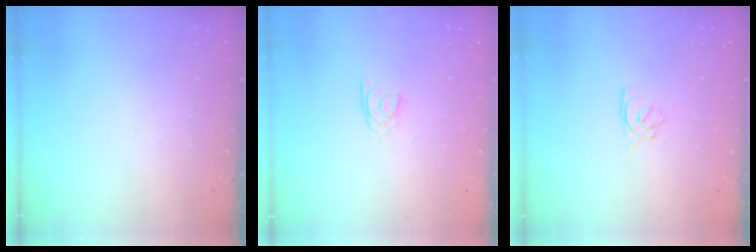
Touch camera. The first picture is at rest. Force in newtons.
{"total": 1.7, "press": 1.7, "slide": 0.3}
{"total": 4.2, "press": 4.1, "slide": 0.4}